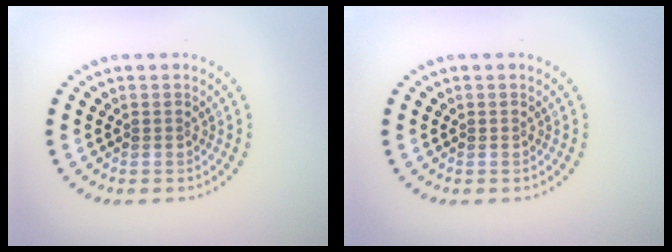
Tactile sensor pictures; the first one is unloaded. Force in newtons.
{"total": 0.0}